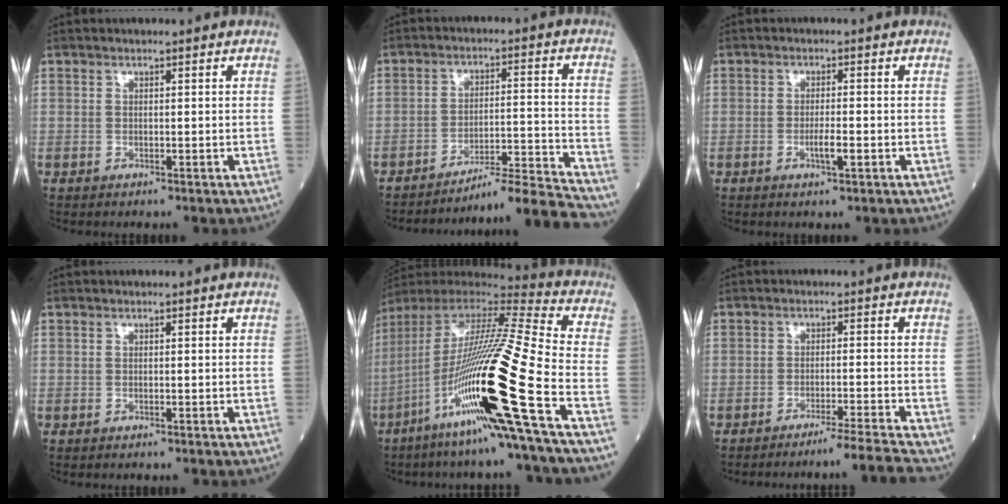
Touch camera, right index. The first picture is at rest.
{"total": 12.5, "force": [-12.0, -2.9, 1.8], "torque": [-0.013, 0.016, -0.192]}
{"total": 2.8, "force": [-0.9, 0.3, 2.6], "torque": [-0.047, -0.001, -0.016]}
{"total": 0.0}
{"total": 26.0, "force": [-10.0, -1.0, 24.0], "torque": [-0.444, -0.044, -0.192]}
{"total": 6.3, "force": [-5.5, -2.2, 2.1], "torque": [-0.018, -0.009, -0.087]}